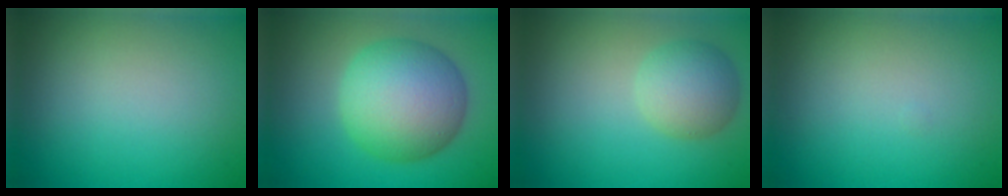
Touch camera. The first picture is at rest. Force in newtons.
{"total": 9.3, "press": 9.3, "slide": 0.1}
{"total": 3.9, "press": 3.9, "slide": 0.2}
{"total": 0.0}